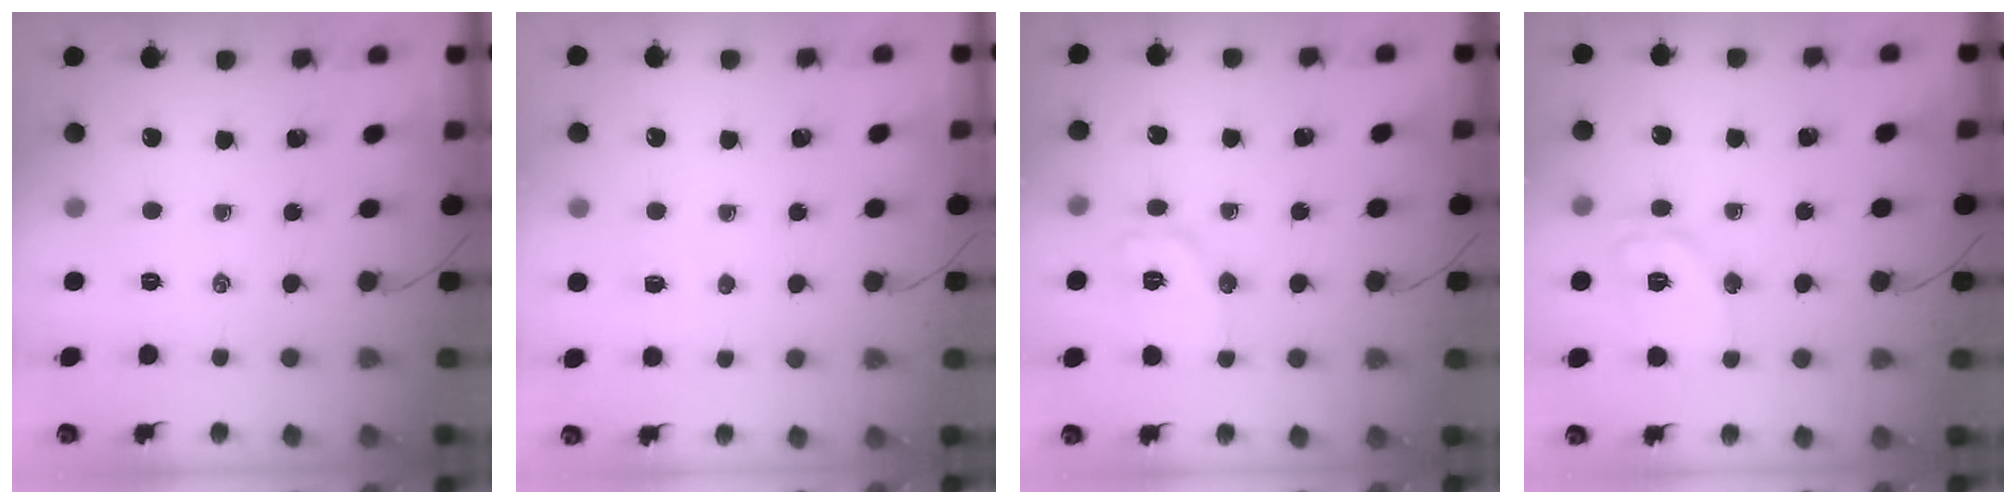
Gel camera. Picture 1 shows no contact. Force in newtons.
{"total": 1.2, "press": 1.1, "slide": 0.5}
{"total": 8.9, "press": 8.9, "slide": 0.1}
{"total": 11.3, "press": 11.3, "slide": 1.0}